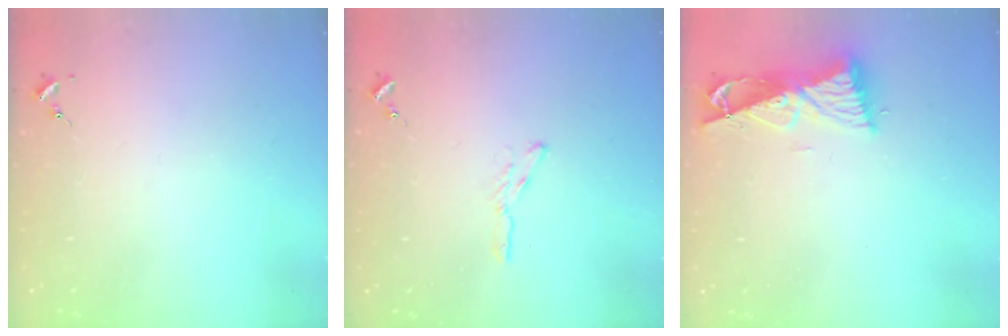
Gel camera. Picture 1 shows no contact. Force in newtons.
{"total": 4.3, "press": 4.2, "slide": 0.4}
{"total": 8.5, "press": 8.4, "slide": 1.0}